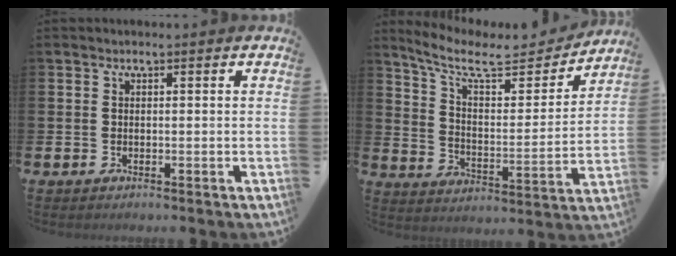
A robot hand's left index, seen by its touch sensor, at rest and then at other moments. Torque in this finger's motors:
{"motor_torque": [0.87, -1.27, 0.24, 0.07]}